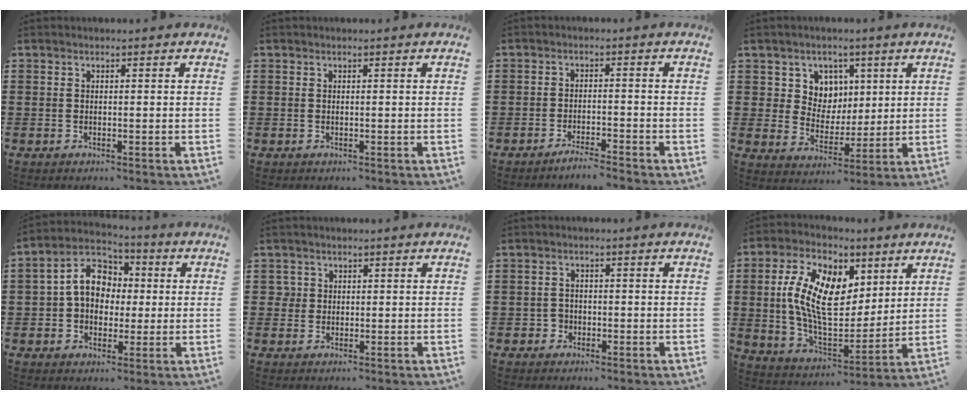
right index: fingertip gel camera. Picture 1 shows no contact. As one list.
[{"total": 0.0}, {"total": 2.5, "force": [-2.4, -0.1, 0.5], "torque": [-0.012, 0.004, -0.047]}, {"total": 6.4, "force": [2.8, 5.6, 0.6], "torque": [-0.041, 0.001, 0.051]}, {"total": 9.0, "force": [0.7, 6.9, 5.7], "torque": [-0.132, 0.016, 0.009]}, {"total": 1.7, "force": [0.5, 1.6, 0.4], "torque": [-0.014, 0.008, 0.008]}, {"total": 1.7, "force": [-0.9, 1.4, 0.2], "torque": [-0.010, 0.002, -0.022]}, {"total": 12.2, "force": [3.7, 6.8, 9.5], "torque": [-0.208, 0.004, 0.071]}]